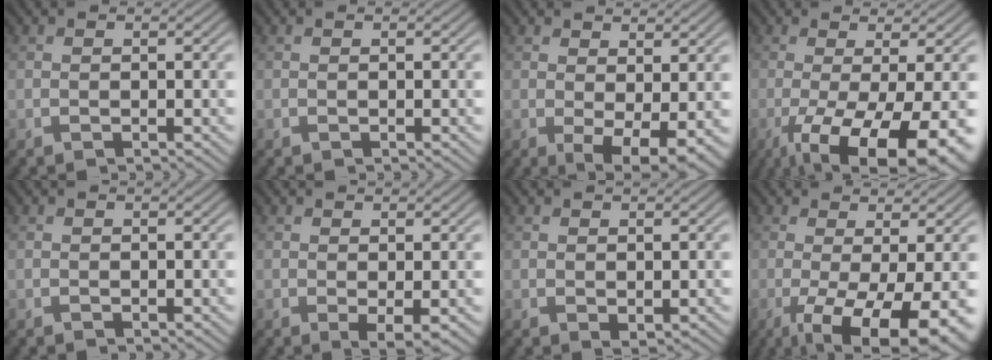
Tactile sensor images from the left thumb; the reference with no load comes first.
{"total": 0.0}
{"total": 4.8, "force": [0.4, 1.7, 4.5], "torque": [-0.069, -0.010, 0.011]}
{"total": 13.4, "force": [-5.2, 3.9, 11.8], "torque": [-0.174, -0.021, -0.068]}
{"total": 0.0}
{"total": 1.8, "force": [0.2, 0.3, 1.8], "torque": [-0.034, -0.007, 0.007]}
{"total": 0.8, "force": [0.4, 0.5, 0.5], "torque": [-0.007, -0.003, 0.010]}
{"total": 11.3, "force": [-3.7, 3.2, 10.1], "torque": [-0.144, -0.004, -0.045]}